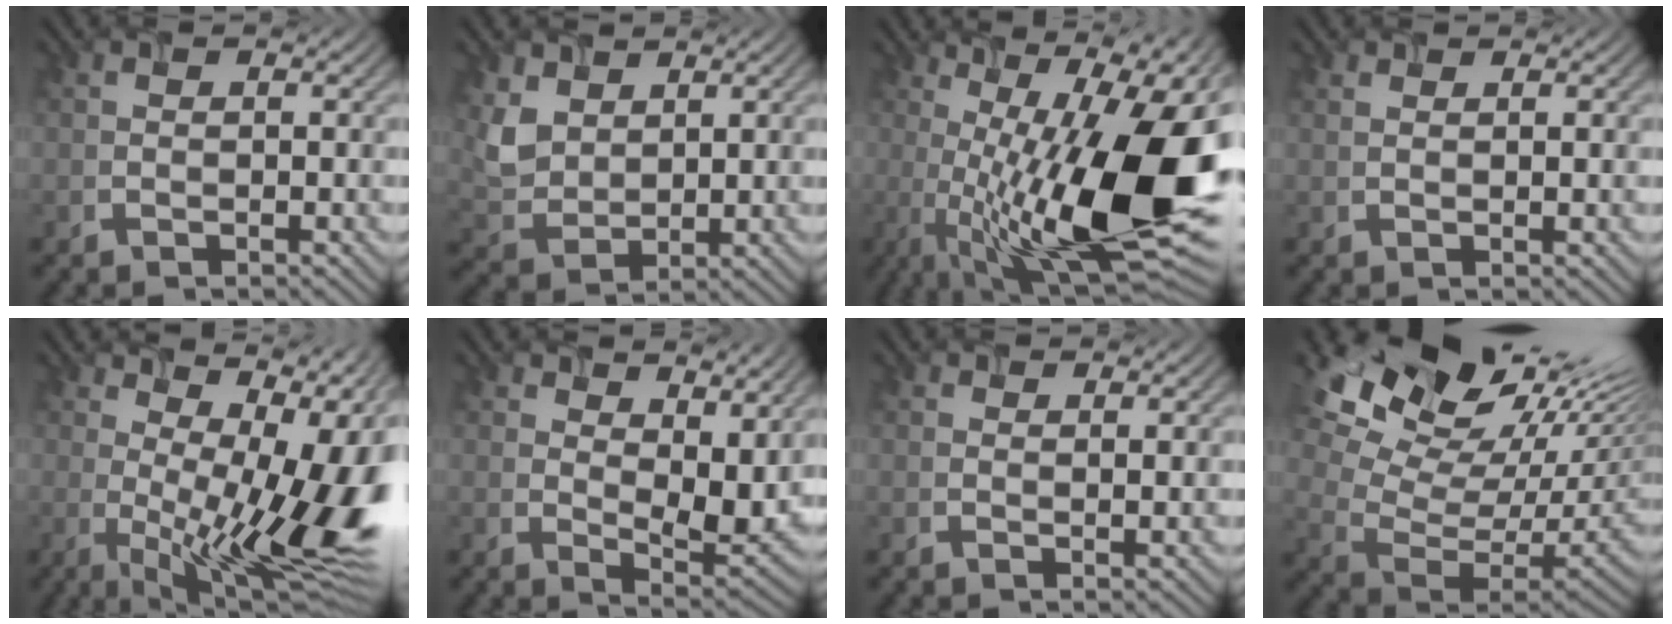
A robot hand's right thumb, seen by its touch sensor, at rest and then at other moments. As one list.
[{"total": 4.4, "force": [2.8, 3.1, 1.6], "torque": [-0.059, -0.011, 0.071]}, {"total": 19.5, "force": [-0.7, 6.7, 18.4], "torque": [-0.272, -0.003, -0.003]}, {"total": 0.9, "force": [0.8, 0.1, 0.4], "torque": [-0.012, -0.002, 0.019]}, {"total": 17.1, "force": [1.6, 6.6, 15.7], "torque": [-0.193, 0.006, 0.040]}, {"total": 8.3, "force": [3.8, 4.0, 6.2], "torque": [-0.106, -0.017, 0.078]}, {"total": 0.7, "force": [0.6, 0.1, 0.3], "torque": [-0.005, -0.004, 0.017]}, {"total": 16.3, "force": [10.4, 8.0, 9.7], "torque": [-0.199, 0.001, 0.197]}]